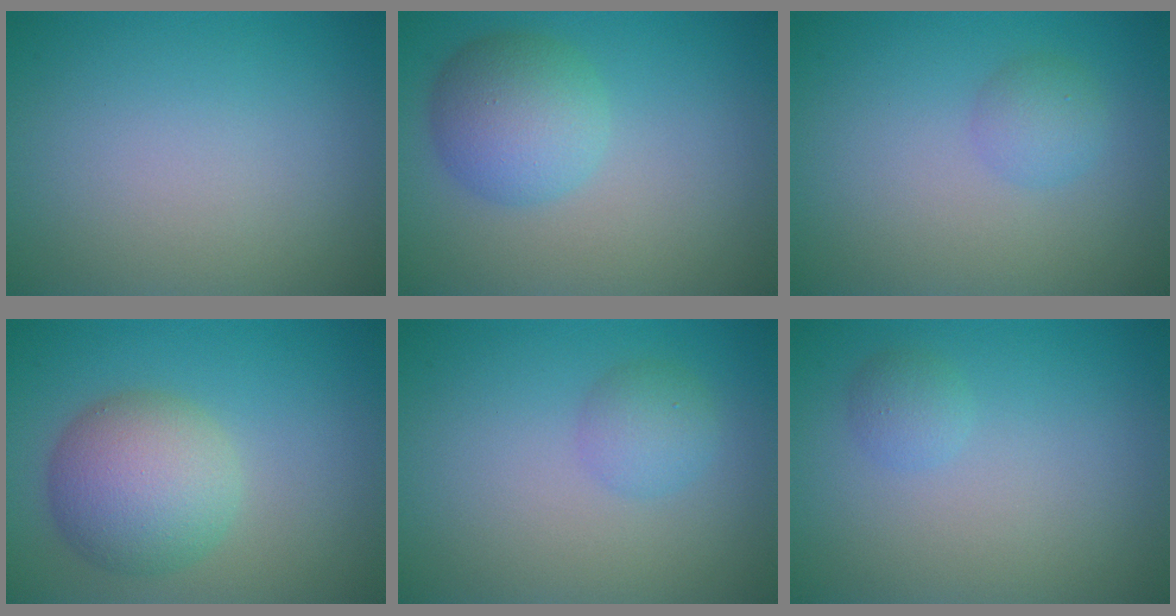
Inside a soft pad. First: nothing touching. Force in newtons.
{"total": 4.7, "press": 4.7, "slide": 0.1}
{"total": 1.7, "press": 1.7, "slide": 0.0}
{"total": 6.3, "press": 6.3, "slide": 0.2}
{"total": 2.0, "press": 2.0, "slide": 0.1}
{"total": 1.2, "press": 1.2, "slide": 0.0}